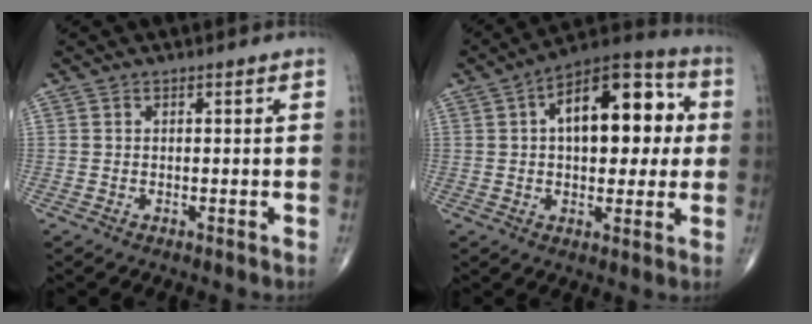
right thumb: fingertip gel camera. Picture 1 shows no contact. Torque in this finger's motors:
{"motor_torque": [0.02, 1.13, 0.98, 0.59, 0.11]}